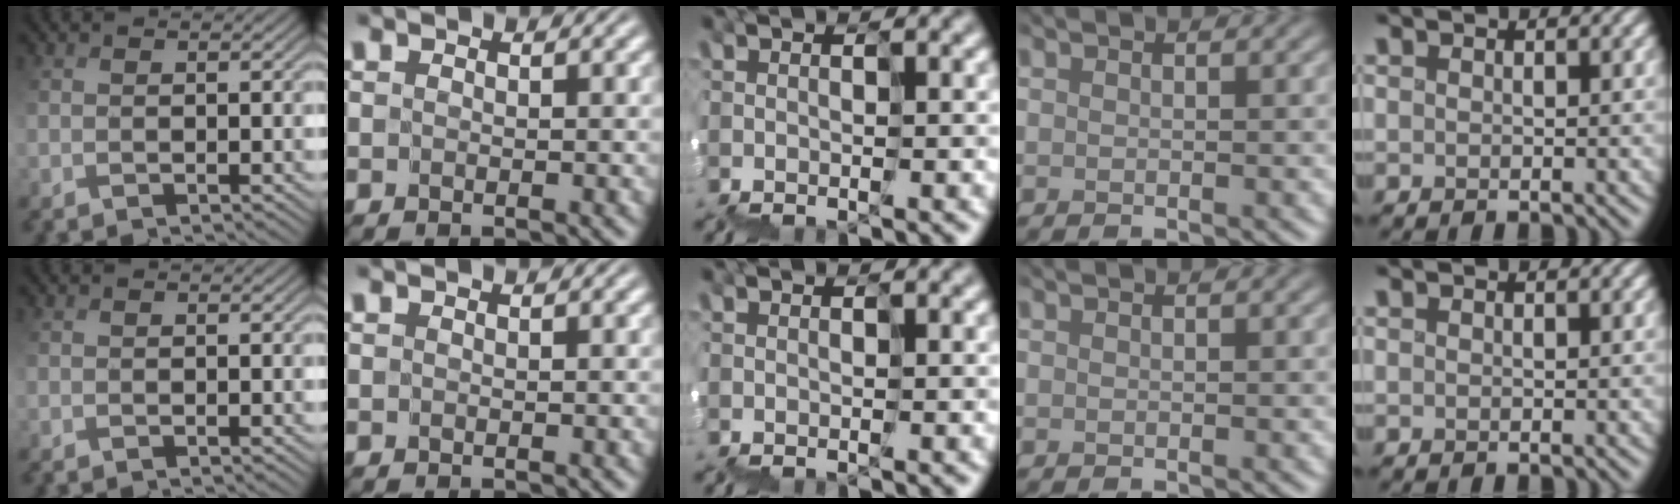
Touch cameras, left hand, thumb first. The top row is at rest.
{}